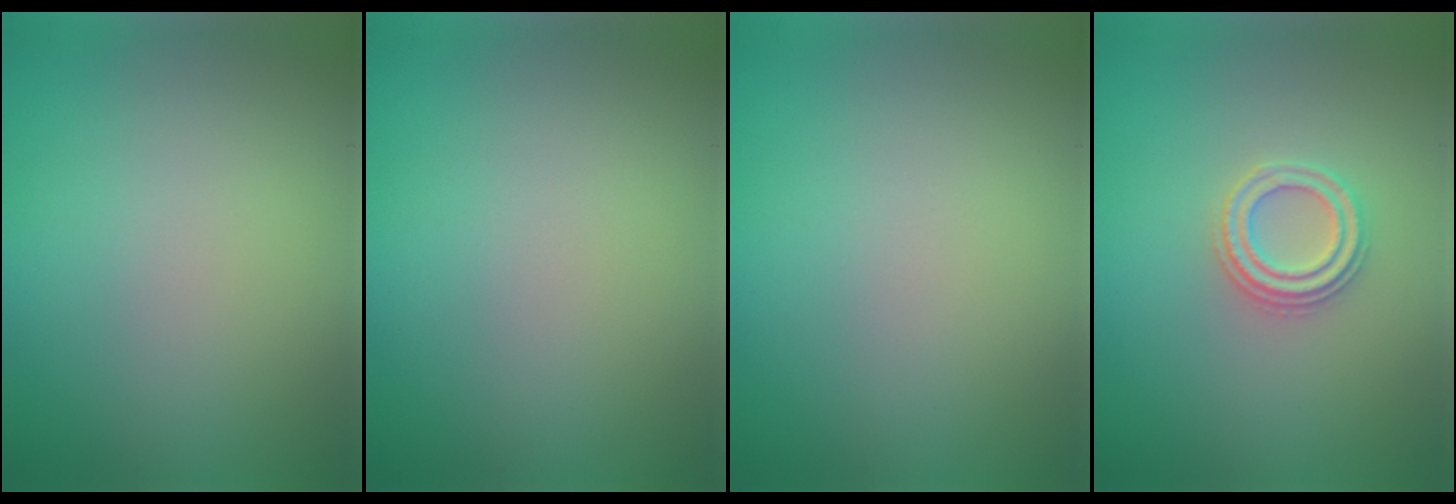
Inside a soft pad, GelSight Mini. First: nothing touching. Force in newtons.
{"total": 0.0}
{"total": 0.0}
{"total": 2.5, "press": 2.4, "slide": 0.7}